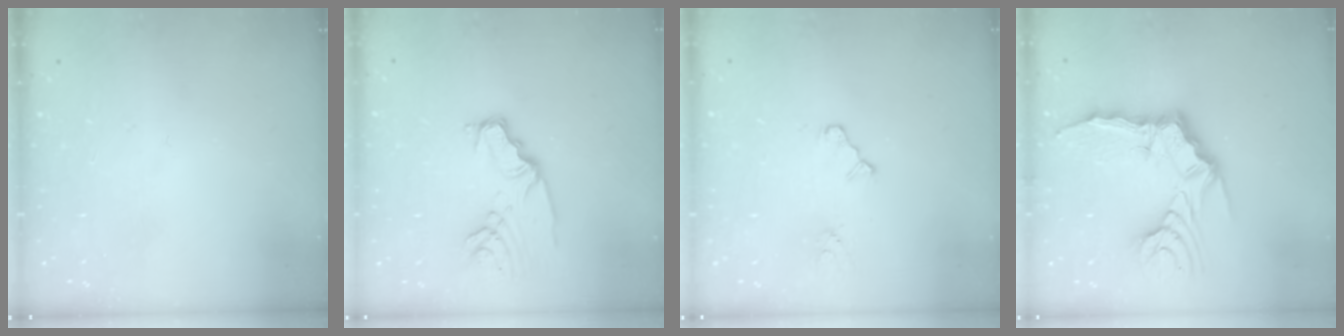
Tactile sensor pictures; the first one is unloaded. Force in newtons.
{"total": 9.0, "press": 9.0, "slide": 0.7}
{"total": 2.5, "press": 2.5, "slide": 0.3}
{"total": 13.3, "press": 13.2, "slide": 1.6}